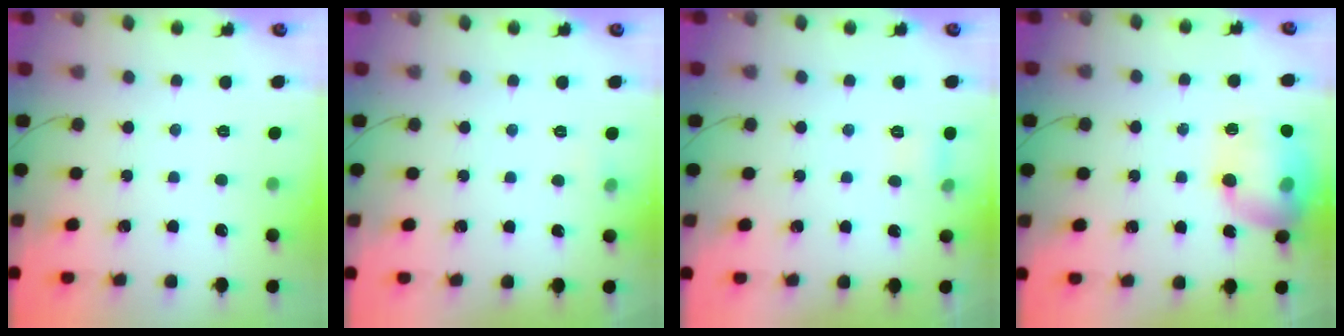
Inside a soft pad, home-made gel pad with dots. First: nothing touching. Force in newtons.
{"total": 3.5, "press": 3.4, "slide": 1.0}
{"total": 4.9, "press": 4.6, "slide": 1.5}
{"total": 16.8, "press": 16.7, "slide": 1.6}